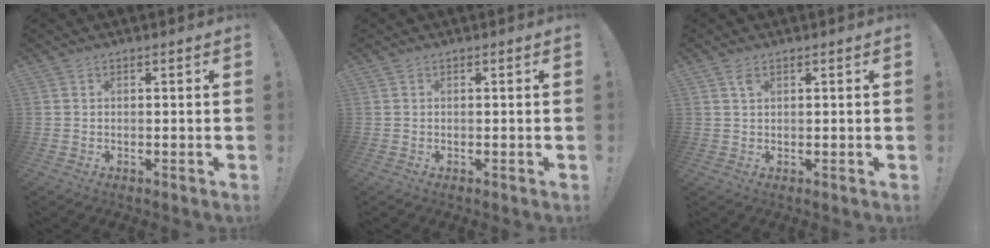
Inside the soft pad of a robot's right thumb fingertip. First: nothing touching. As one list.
[{"total": 0.0}, {"total": 2.0, "force": [1.1, 0.9, 1.4], "torque": [-0.029, 0.001, 0.019]}]